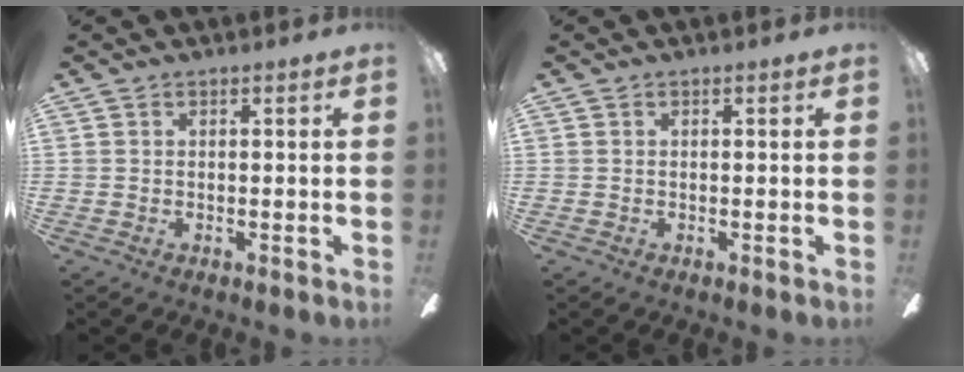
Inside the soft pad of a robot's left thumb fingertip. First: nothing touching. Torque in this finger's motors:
{"motor_torque": [-0.05, -0.09, -0.17, 0.10, 0.00]}